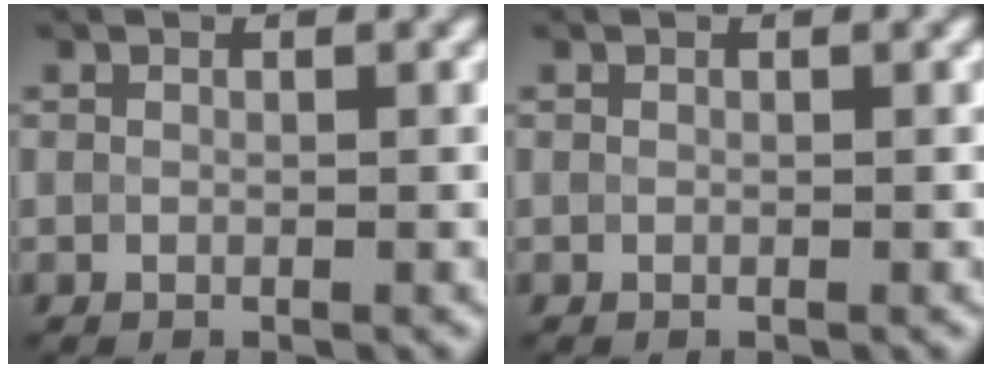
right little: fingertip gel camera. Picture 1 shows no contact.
{"total": 0.0}